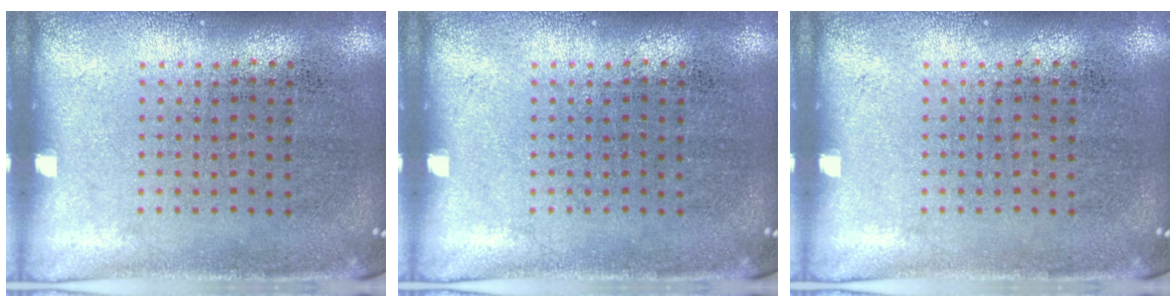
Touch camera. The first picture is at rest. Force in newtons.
{"total": 0.0}
{"total": 0.0}